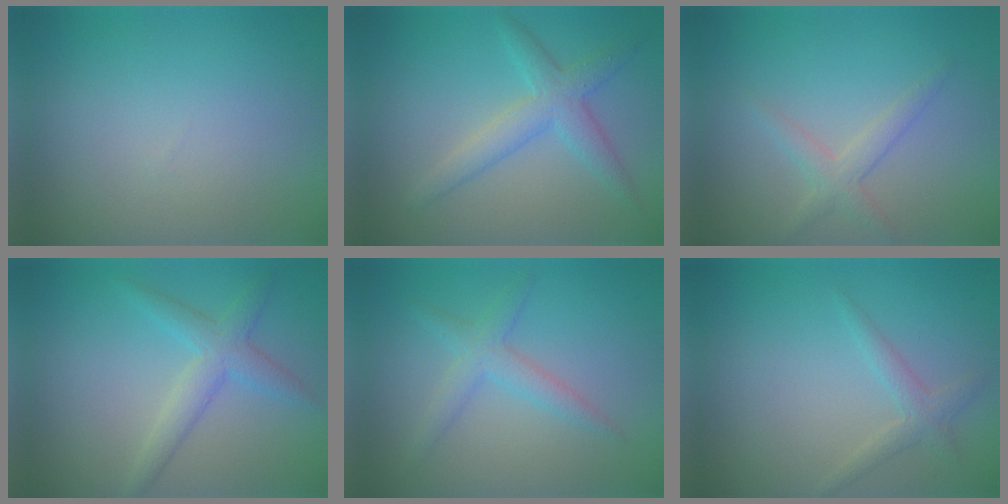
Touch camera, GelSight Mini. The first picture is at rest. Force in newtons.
{"total": 3.5, "press": 3.5, "slide": 0.2}
{"total": 2.0, "press": 2.0, "slide": 0.1}
{"total": 3.2, "press": 3.2, "slide": 0.1}
{"total": 2.5, "press": 2.5, "slide": 0.1}
{"total": 1.7, "press": 1.7, "slide": 0.0}